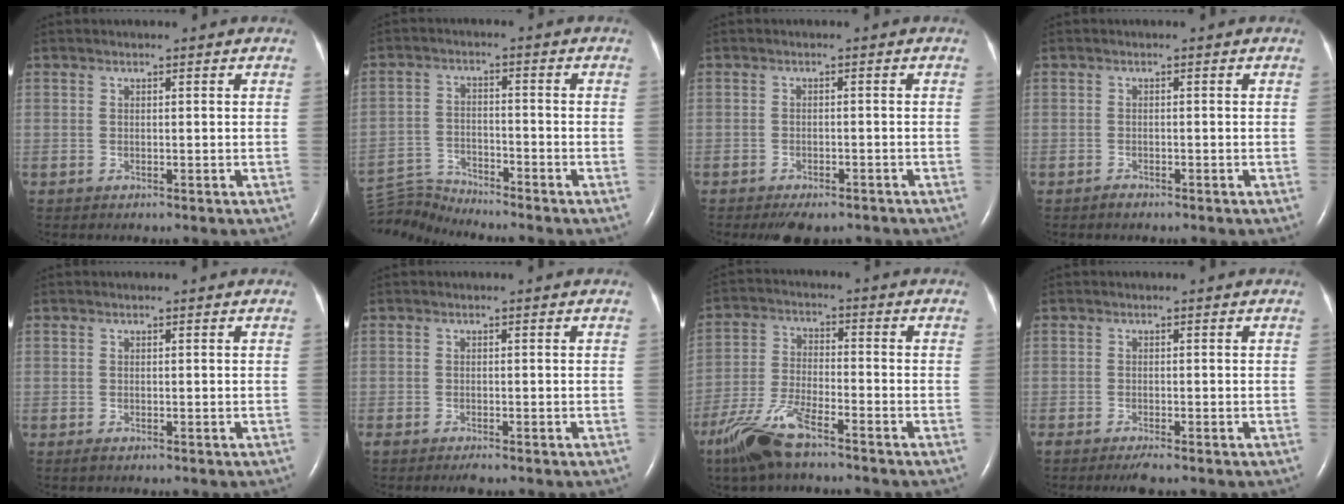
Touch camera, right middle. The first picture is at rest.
{"total": 6.6, "force": [-6.5, -1.1, -0.7], "torque": [0.001, -0.002, -0.121]}
{"total": 5.5, "force": [-4.4, 2.2, 2.4], "torque": [-0.028, -0.004, -0.057]}
{"total": 0.6, "force": [-0.6, 0.1, 0.2], "torque": [-0.006, -0.002, -0.010]}
{"total": 0.0}
{"total": 2.1, "force": [-1.7, 0.3, 1.2], "torque": [-0.020, -0.008, -0.023]}
{"total": 10.0, "force": [-7.2, 2.1, 6.6], "torque": [-0.148, -0.019, -0.140]}
{"total": 2.4, "force": [-1.9, 0.1, 1.5], "torque": [-0.027, -0.008, -0.029]}